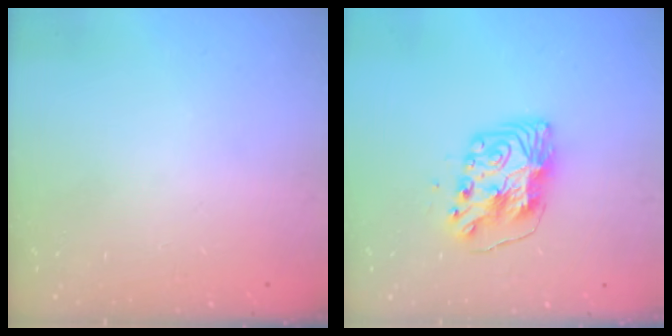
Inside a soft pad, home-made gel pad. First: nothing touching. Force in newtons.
{"total": 9.2, "press": 9.1, "slide": 1.1}